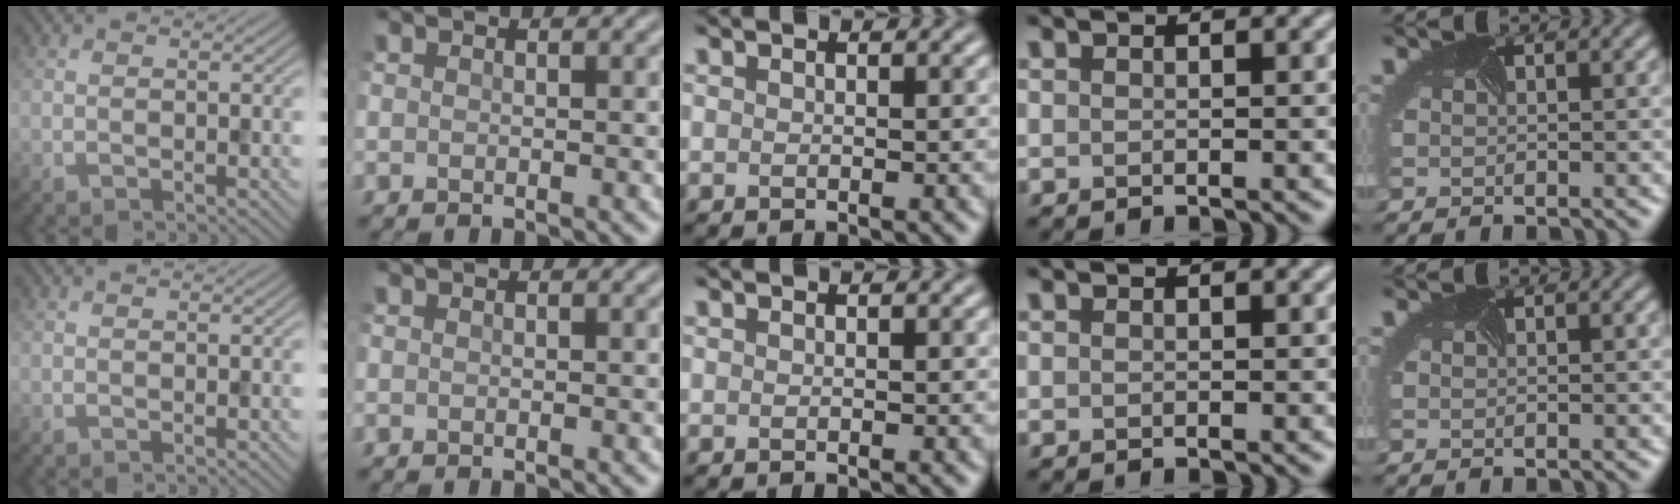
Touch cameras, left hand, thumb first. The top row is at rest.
{}